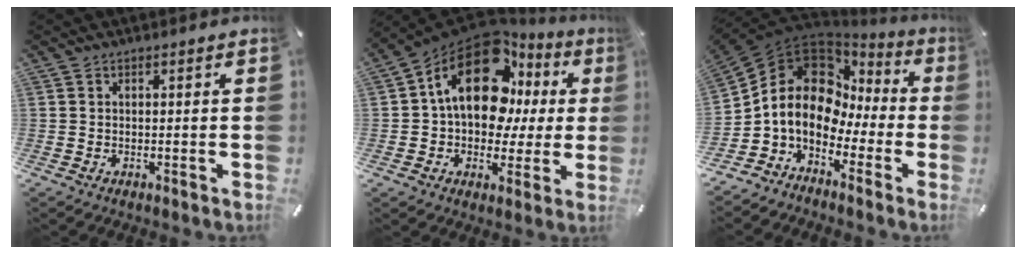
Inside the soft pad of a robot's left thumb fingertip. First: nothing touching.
{"total": 19.7, "force": [6.4, 12.5, 13.8], "torque": [-0.239, -0.035, 0.107]}
{"total": 12.3, "force": [1.1, 10.2, 6.9], "torque": [-0.152, -0.022, 0.011]}